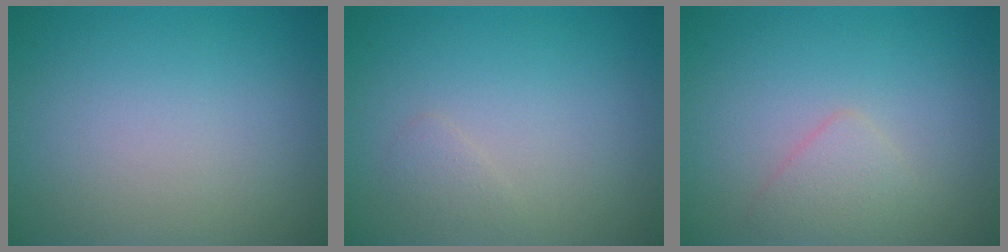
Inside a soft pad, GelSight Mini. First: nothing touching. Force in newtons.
{"total": 0.8, "press": 0.8, "slide": 0.0}
{"total": 1.7, "press": 1.7, "slide": 0.0}